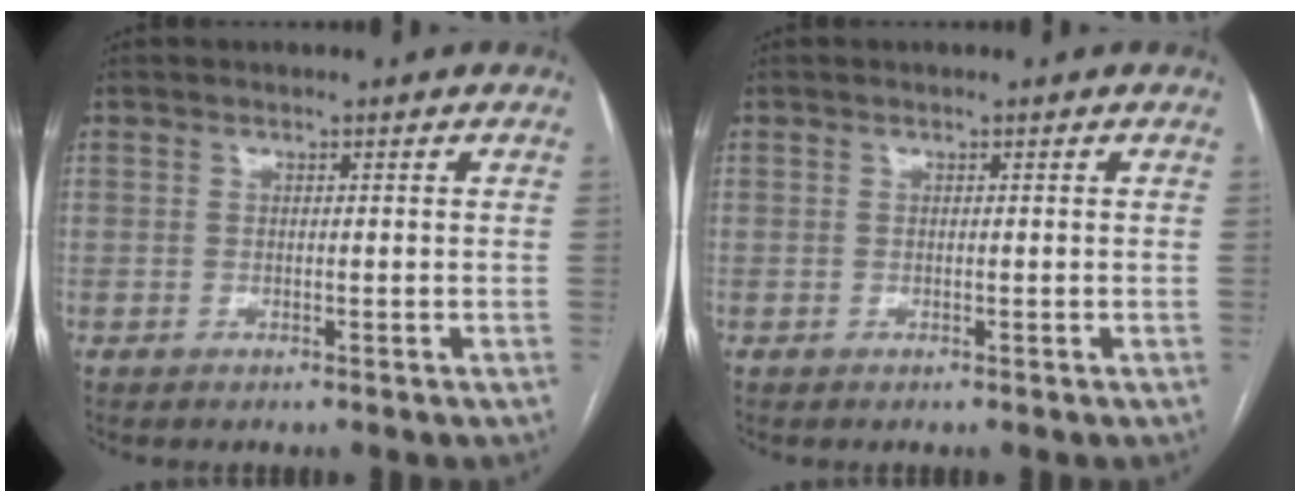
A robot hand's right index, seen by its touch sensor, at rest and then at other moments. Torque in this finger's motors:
{"motor_torque": [0.00, 0.00, 0.00, 0.00]}